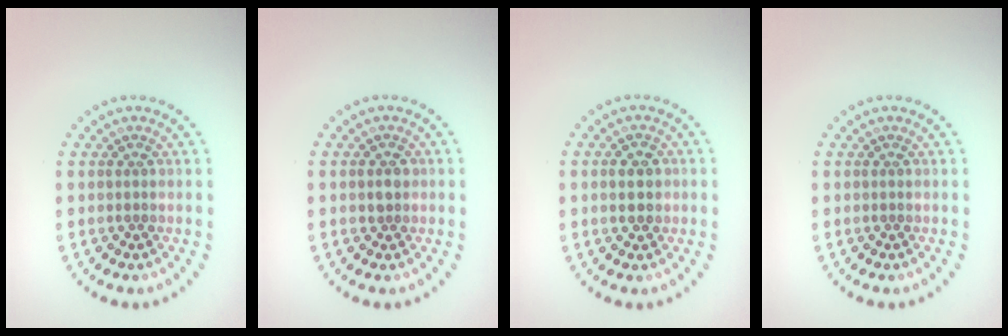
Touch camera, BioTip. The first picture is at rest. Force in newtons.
{"total": 1.4, "press": 1.3, "slide": 0.4}
{"total": 2.7, "press": 2.7, "slide": 0.2}
{"total": 0.0}